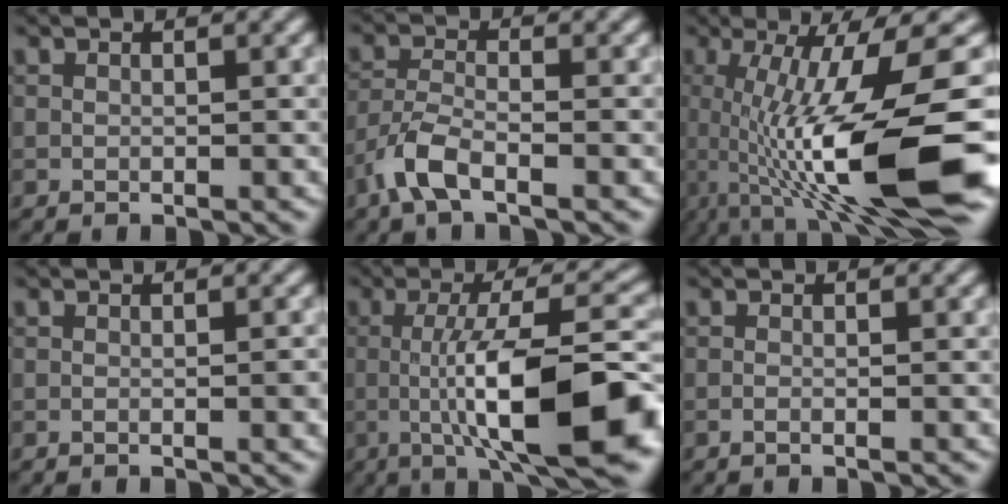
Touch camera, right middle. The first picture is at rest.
{"total": 3.7, "force": [-2.4, 1.2, 2.6], "torque": [-0.059, 0.001, -0.057]}
{"total": 14.0, "force": [-2.4, 3.0, 13.4], "torque": [-0.208, -0.010, -0.032]}
{"total": 1.2, "force": [-0.3, 0.2, 1.2], "torque": [-0.014, -0.001, -0.006]}
{"total": 12.7, "force": [-2.5, 3.1, 12.1], "torque": [-0.183, 0.005, -0.040]}
{"total": 0.5, "force": [-0.3, 0.1, 0.4], "torque": [-0.006, -0.001, -0.007]}